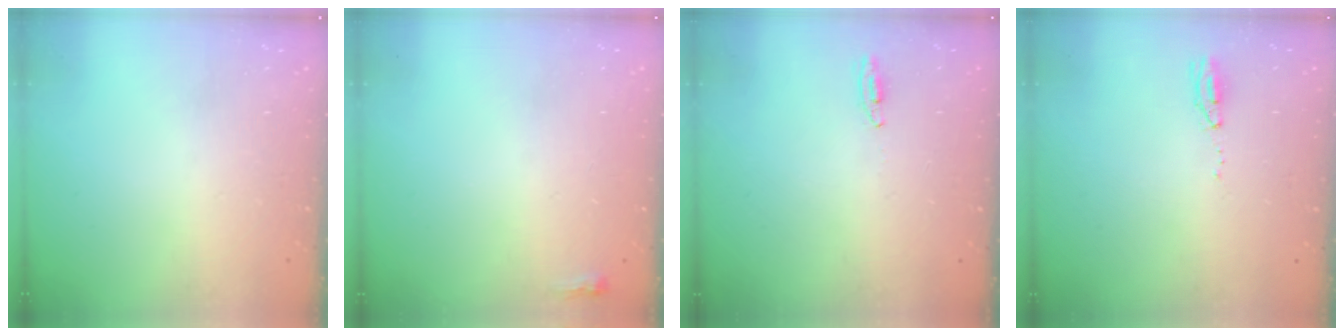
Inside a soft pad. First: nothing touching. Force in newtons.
{"total": 2.2, "press": 2.2, "slide": 0.6}
{"total": 2.7, "press": 2.5, "slide": 1.0}
{"total": 4.2, "press": 2.6, "slide": 3.3}